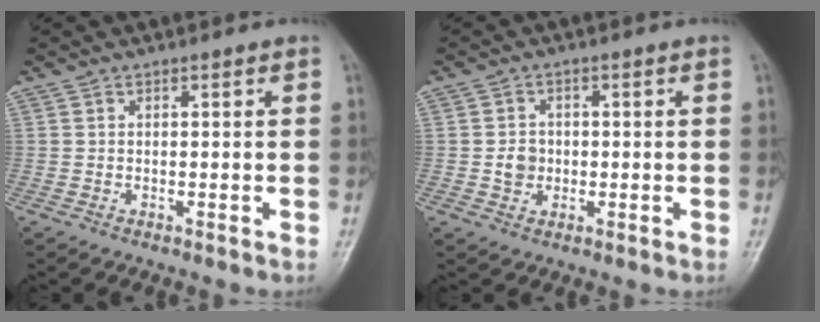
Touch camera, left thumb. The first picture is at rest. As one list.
[{"total": 3.3, "force": [-0.3, 3.0, 1.5], "torque": [-0.010, 0.005, -0.007]}]